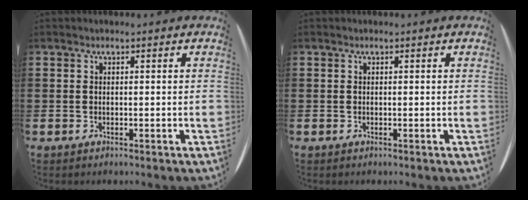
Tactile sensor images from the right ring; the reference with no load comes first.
{"total": 0.0}